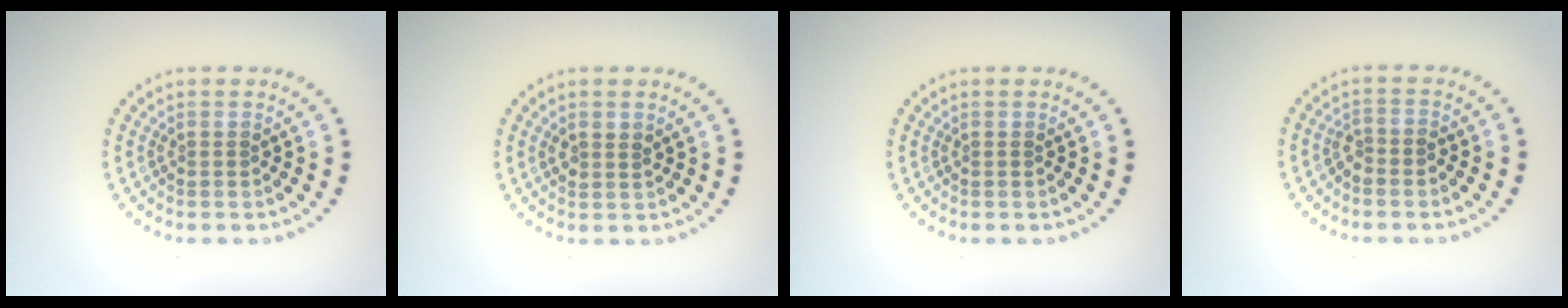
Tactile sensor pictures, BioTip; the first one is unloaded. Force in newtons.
{"total": 1.2, "press": 1.1, "slide": 0.5}
{"total": 0.0}
{"total": 1.3, "press": 1.1, "slide": 0.7}